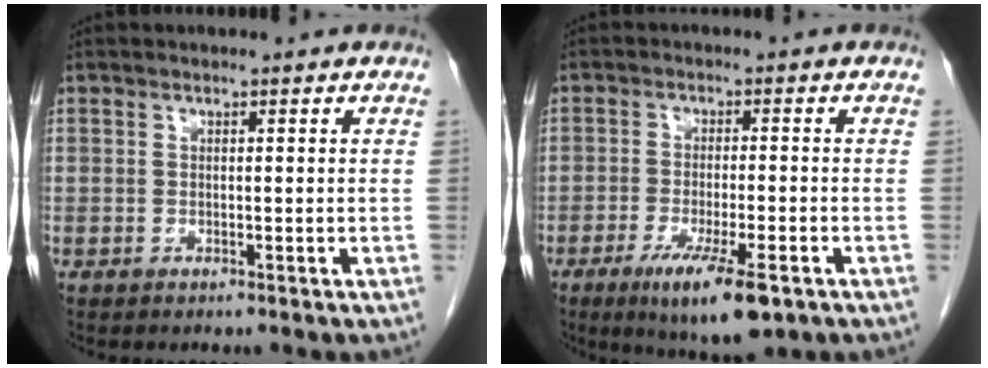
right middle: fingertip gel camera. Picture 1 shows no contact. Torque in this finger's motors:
{"motor_torque": [1.73, -0.41, 0.71, 0.20]}